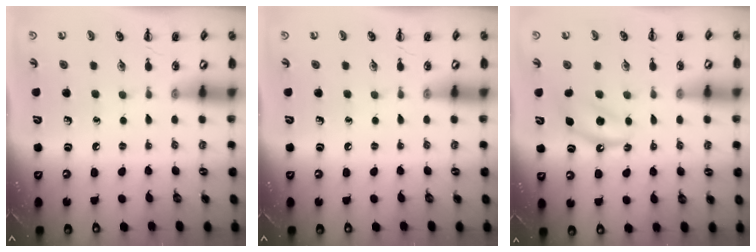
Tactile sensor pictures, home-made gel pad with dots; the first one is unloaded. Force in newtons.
{"total": 0.0}
{"total": 5.6, "press": 5.4, "slide": 1.5}